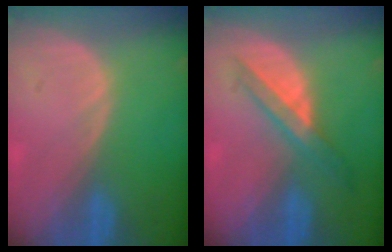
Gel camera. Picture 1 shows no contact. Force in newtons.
{"total": 5.8, "press": 5.3, "slide": 2.3}